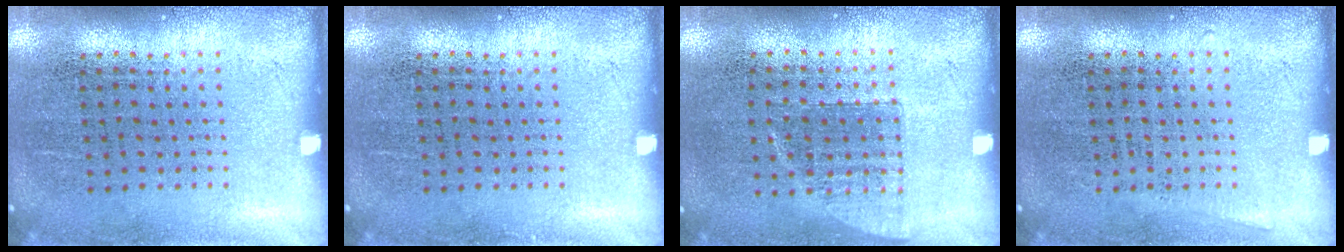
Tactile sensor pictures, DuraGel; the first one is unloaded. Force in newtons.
{"total": 0.0}
{"total": 0.6, "press": 0.6, "slide": 0.2}
{"total": 0.5, "press": 0.5, "slide": 0.1}